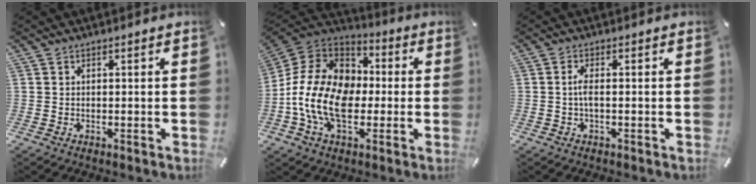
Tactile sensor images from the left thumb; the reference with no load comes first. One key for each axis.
{"total": 16.3, "fx": -4.2, "fy": 11.6, "fz": 10.6, "tx": -0.230, "ty": 0.029, "tz": -0.079}
{"total": 2.8, "fx": -0.3, "fy": 0.5, "fz": 2.8, "tx": -0.060, "ty": -0.004, "tz": -0.009}